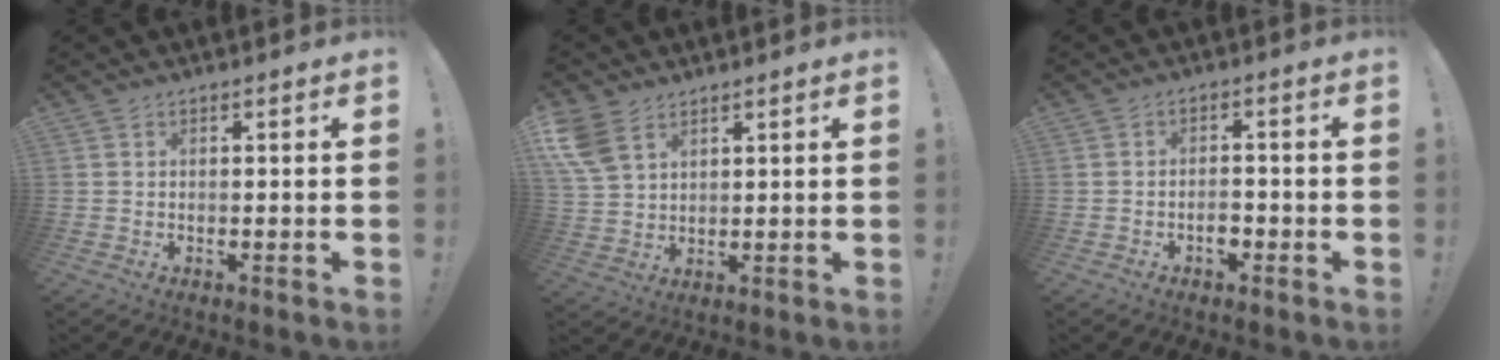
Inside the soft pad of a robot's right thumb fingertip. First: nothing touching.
{"total": 8.2, "force": [4.7, 5.1, 4.3], "torque": [-0.089, -0.012, 0.097]}
{"total": 2.9, "force": [-1.4, 1.9, 1.7], "torque": [-0.018, 0.001, -0.027]}